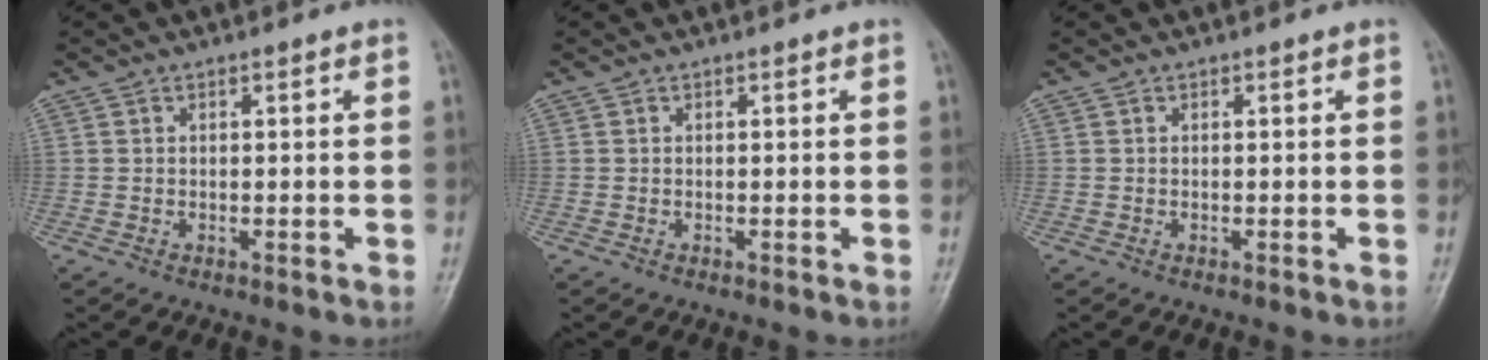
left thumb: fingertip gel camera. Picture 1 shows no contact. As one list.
[{"total": 0.0}, {"total": 0.0}]